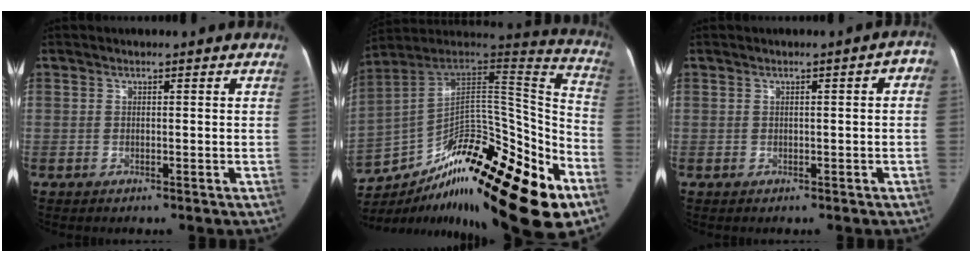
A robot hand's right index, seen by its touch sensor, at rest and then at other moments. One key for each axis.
{"total": 29.2, "fx": -16.3, "fy": 8.0, "fz": 22.9, "tx": -0.278, "ty": 0.040, "tz": -0.250}
{"total": 2.5, "fx": 0.1, "fy": 0.7, "fz": 2.3, "tx": -0.021, "ty": 0.015, "tz": -0.001}